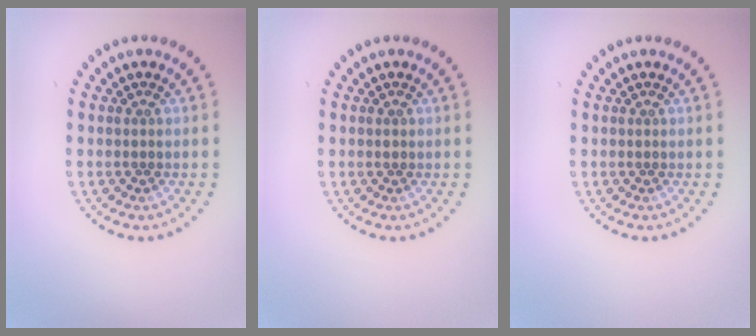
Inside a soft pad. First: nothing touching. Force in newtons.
{"total": 0.5, "press": 0.5, "slide": 0.1}
{"total": 0.0}